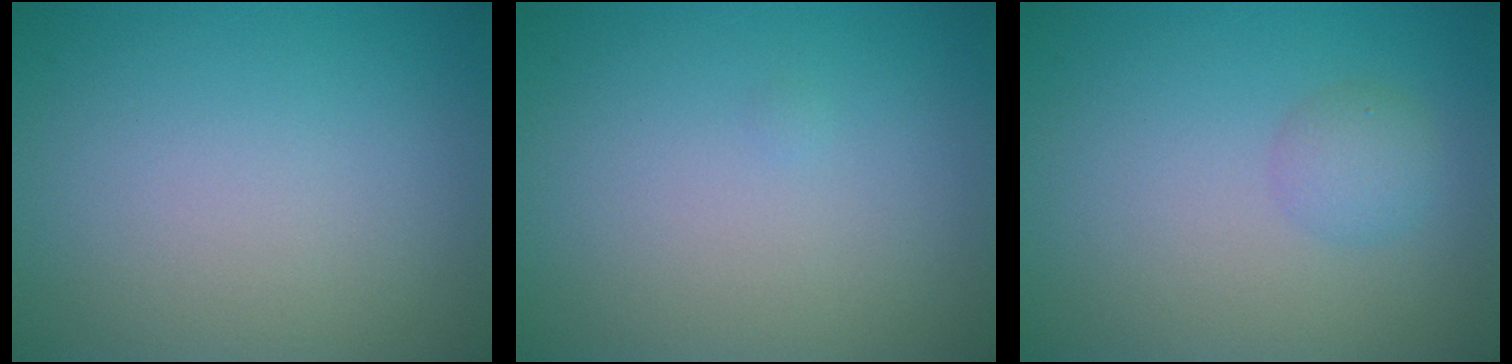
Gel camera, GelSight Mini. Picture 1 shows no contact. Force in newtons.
{"total": 0.0}
{"total": 1.6, "press": 1.6, "slide": 0.1}